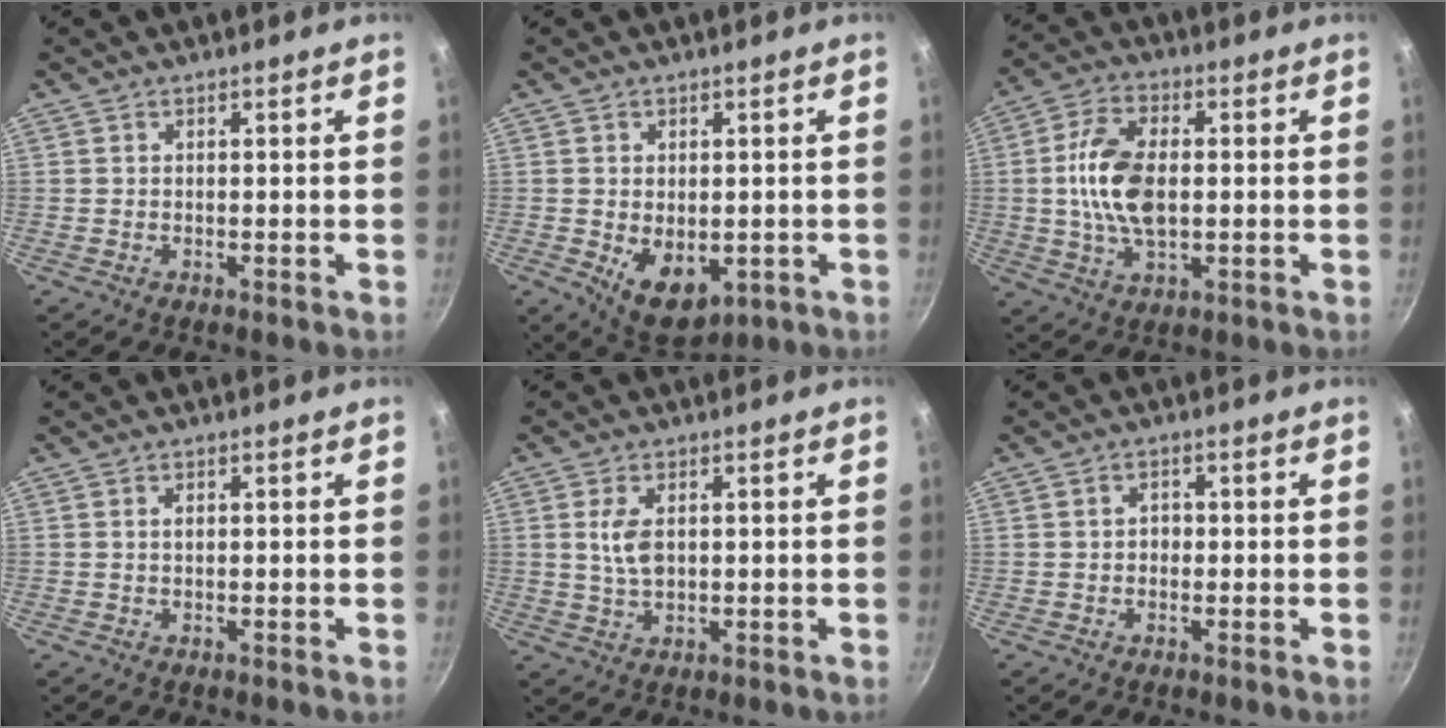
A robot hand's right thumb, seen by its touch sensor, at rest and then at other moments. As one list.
[{"total": 9.2, "force": [-2.2, 5.6, 6.9], "torque": [-0.091, -0.011, -0.014]}, {"total": 12.4, "force": [0.3, 6.8, 10.4], "torque": [-0.203, 0.007, 0.006]}, {"total": 0.9, "force": [0.2, 0.6, 0.7], "torque": [-0.011, 0.001, 0.004]}, {"total": 4.8, "force": [0.9, 2.7, 3.9], "torque": [-0.080, -0.004, 0.020]}, {"total": 1.8, "force": [-0.1, 1.5, 1.0], "torque": [-0.008, 0.005, -0.005]}]